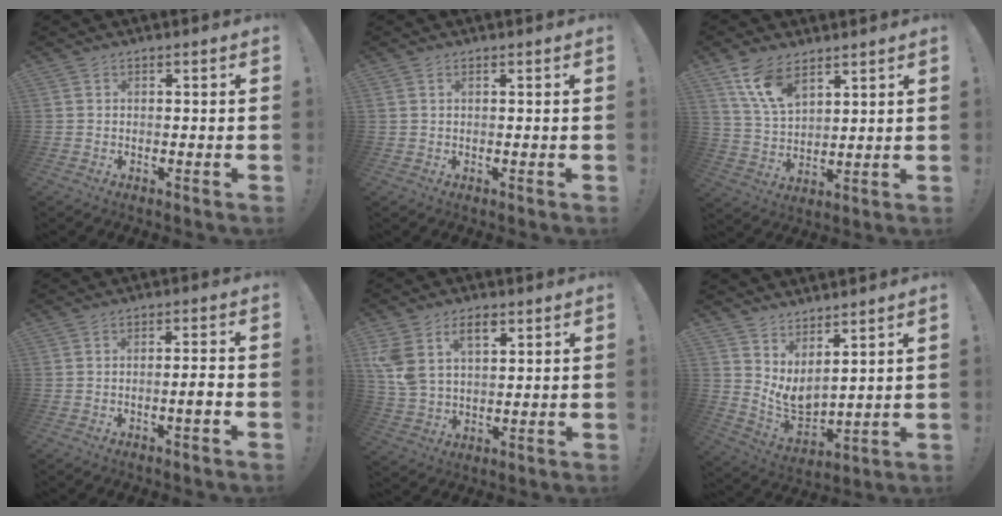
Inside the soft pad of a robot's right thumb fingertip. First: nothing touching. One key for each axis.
{"total": 0.8, "fx": 0.5, "fy": 0.3, "fz": 0.6, "tx": -0.012, "ty": 0.000, "tz": 0.009}
{"total": 11.0, "fx": 7.5, "fy": 5.4, "fz": 6.0, "tx": -0.114, "ty": -0.035, "tz": 0.145}
{"total": 4.2, "fx": -1.7, "fy": 0.0, "fz": 3.9, "tx": -0.060, "ty": -0.002, "tz": -0.028}
{"total": 10.4, "fx": 5.5, "fy": 6.3, "fz": 6.3, "tx": -0.123, "ty": -0.020, "tz": 0.101}
{"total": 6.4, "fx": 4.4, "fy": 2.9, "fz": 3.7, "tx": -0.078, "ty": -0.055, "tz": 0.090}